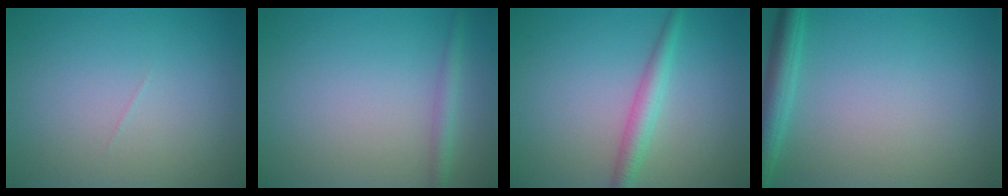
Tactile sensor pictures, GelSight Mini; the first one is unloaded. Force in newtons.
{"total": 1.6, "press": 1.6, "slide": 0.0}
{"total": 2.5, "press": 2.5, "slide": 0.1}
{"total": 3.0, "press": 3.0, "slide": 0.2}